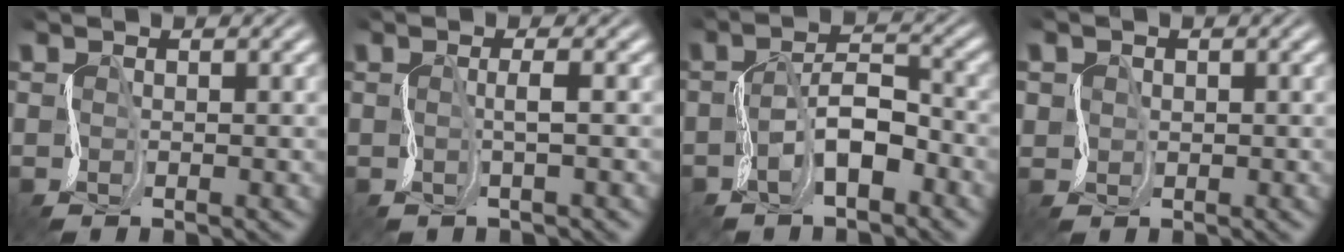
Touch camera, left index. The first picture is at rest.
{"total": 0.7, "force": [0.3, -0.6, -0.3], "torque": [-0.012, 0.005, 0.002]}
{"total": 2.7, "force": [-1.8, 1.0, 1.8], "torque": [-0.056, 0.015, -0.036]}
{"total": 1.1, "force": [-0.2, 0.3, -1.1], "torque": [0.007, 0.007, 0.005]}